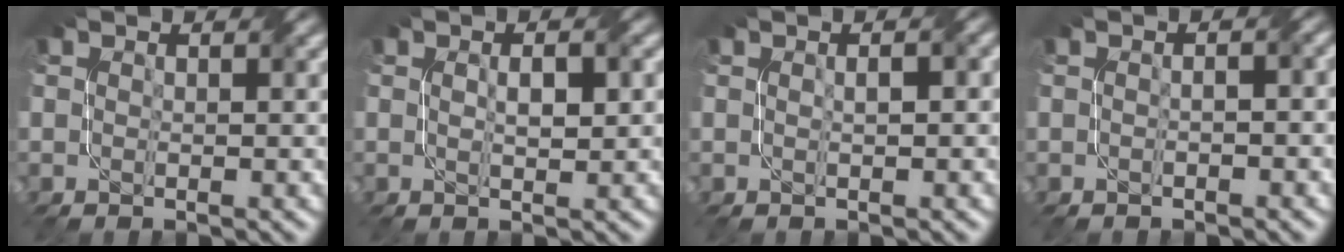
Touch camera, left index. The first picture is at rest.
{"total": 1.8, "force": [0.2, 0.6, 1.7], "torque": [-0.034, 0.003, 0.007]}
{"total": 1.8, "force": [0.5, 0.7, 1.6], "torque": [-0.011, 0.004, 0.000]}
{"total": 1.8, "force": [-0.1, 0.7, 1.7], "torque": [-0.022, 0.003, -0.011]}